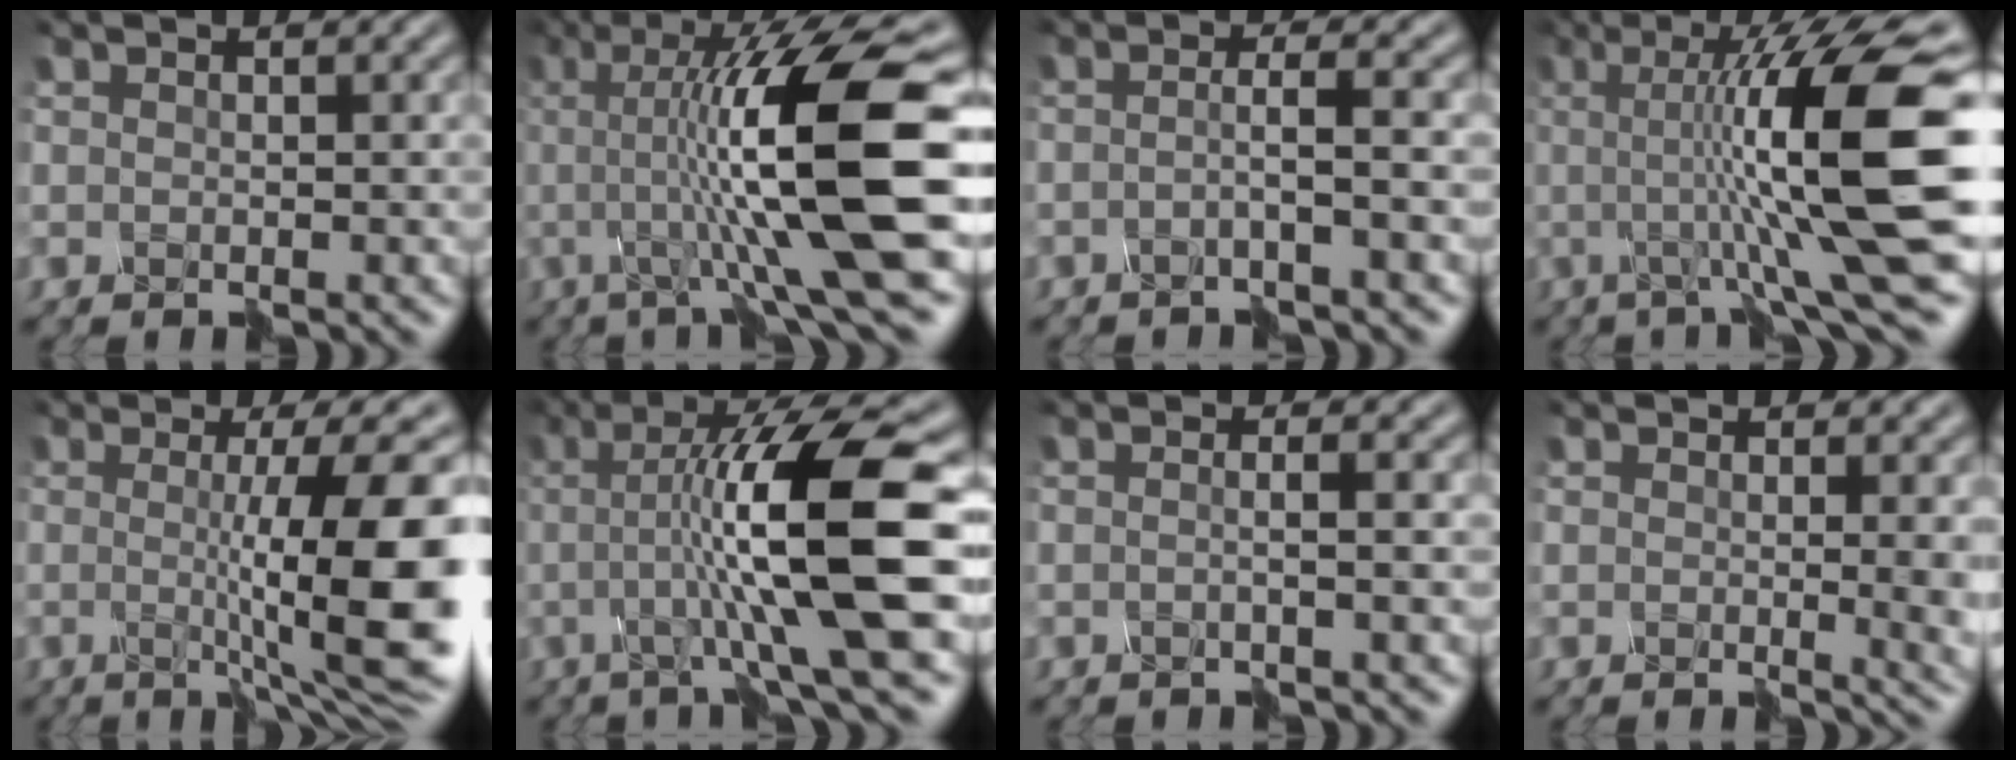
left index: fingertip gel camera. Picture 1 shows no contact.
{"total": 11.9, "force": [0.2, 1.7, 11.8], "torque": [-0.177, 0.018, -0.004]}
{"total": 2.0, "force": [-0.8, 0.1, 1.8], "torque": [-0.022, 0.008, -0.032]}
{"total": 12.2, "force": [0.1, 1.7, 12.1], "torque": [-0.166, 0.019, -0.006]}
{"total": 10.4, "force": [-0.4, 1.9, 10.2], "torque": [-0.125, -0.005, -0.009]}
{"total": 10.8, "force": [-0.3, 1.6, 10.6], "torque": [-0.163, 0.014, -0.008]}
{"total": 1.7, "force": [0.1, 0.8, 1.5], "torque": [0.008, 0.013, -0.025]}
{"total": 5.2, "force": [0.2, 2.5, 4.6], "torque": [-0.028, -0.002, 0.006]}